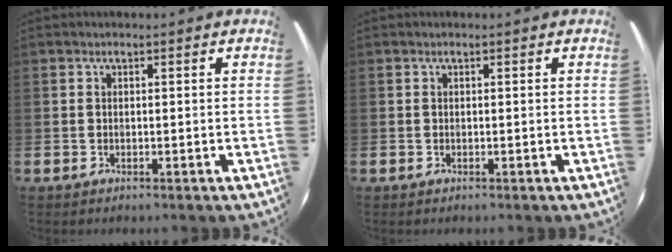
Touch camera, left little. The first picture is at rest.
{"total": 0.0}